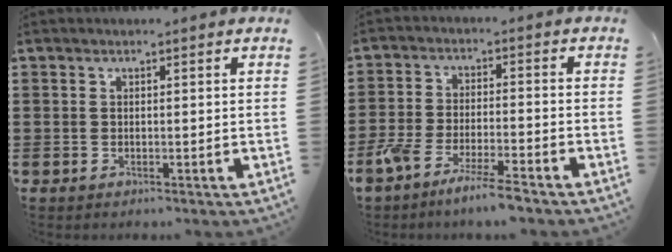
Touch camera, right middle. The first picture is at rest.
{"total": 6.2, "force": [-5.4, 0.1, 2.9], "torque": [-0.067, -0.013, -0.104]}